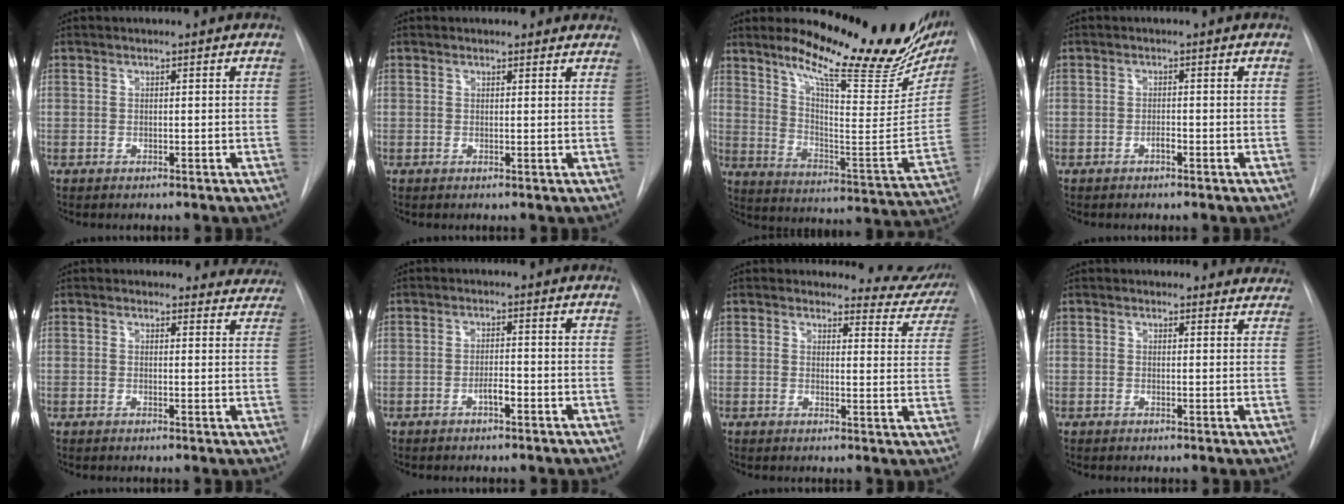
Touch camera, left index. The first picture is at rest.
{"total": 2.8, "force": [2.5, 1.2, 0.2], "torque": [0.004, -0.004, 0.014]}
{"total": 24.0, "force": [18.8, 5.4, 13.9], "torque": [-0.201, -0.050, 0.255]}
{"total": 0.9, "force": [-0.6, 0.2, 0.6], "torque": [-0.011, 0.001, -0.013]}
{"total": 7.2, "force": [6.6, 2.8, -0.2], "torque": [0.045, -0.014, 0.039]}
{"total": 2.0, "force": [-1.1, 0.5, 1.6], "torque": [-0.026, 0.002, -0.021]}
{"total": 8.8, "force": [8.5, 2.3, -0.5], "torque": [0.037, -0.057, 0.068]}
{"total": 5.8, "force": [5.3, 2.4, 0.2], "torque": [0.029, -0.007, 0.033]}